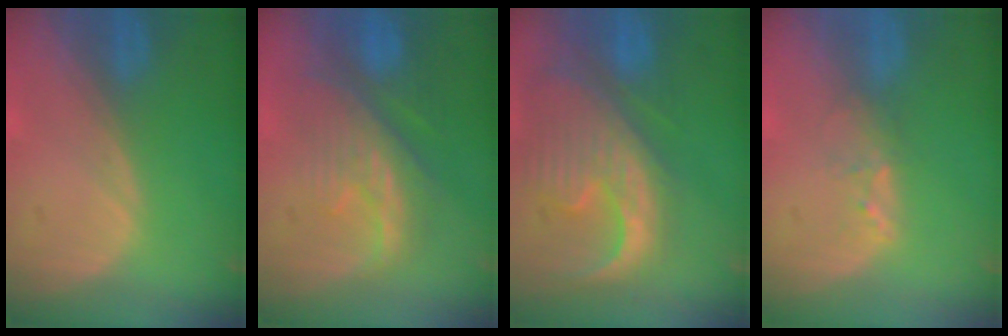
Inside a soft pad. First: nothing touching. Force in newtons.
{"total": 9.8, "press": 9.0, "slide": 4.1}
{"total": 13.4, "press": 11.5, "slide": 6.8}
{"total": 2.0, "press": 1.9, "slide": 0.4}